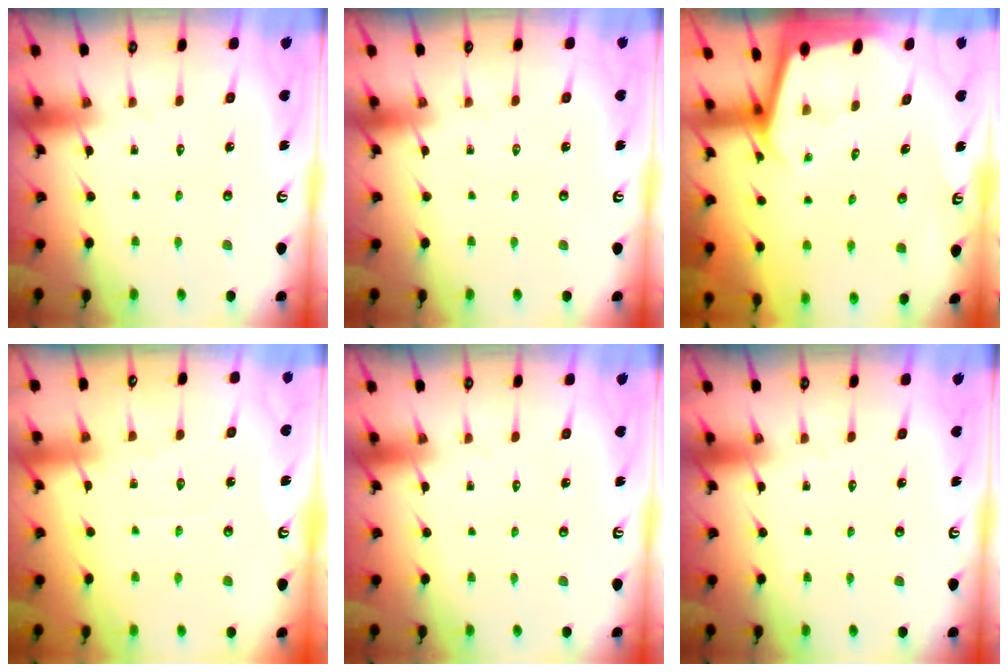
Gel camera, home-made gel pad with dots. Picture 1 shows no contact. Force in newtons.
{"total": 0.0}
{"total": 2.0, "press": 2.0, "slide": 0.1}
{"total": 3.4, "press": 3.4, "slide": 0.6}
{"total": 0.0}
{"total": 0.0}